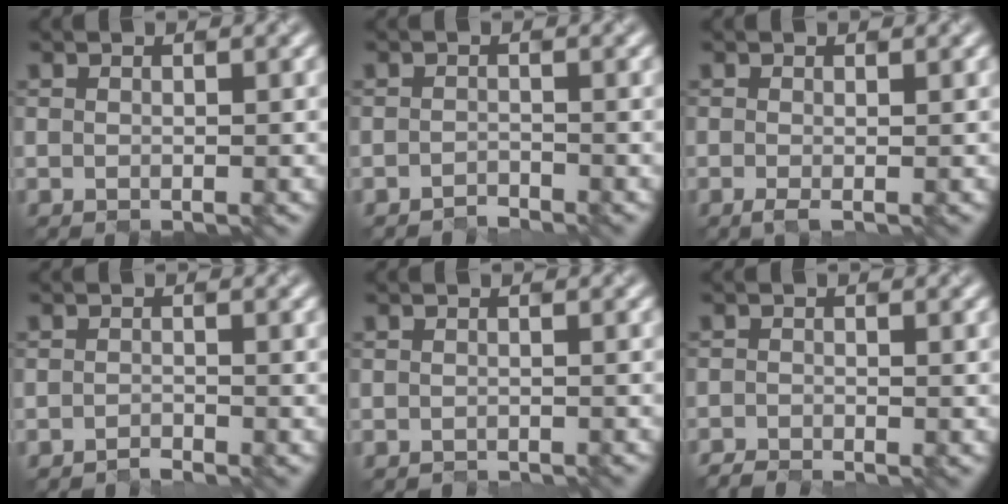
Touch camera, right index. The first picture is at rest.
{"total": 1.2, "force": [-1.0, -0.2, -0.7], "torque": [0.009, 0.000, -0.023]}
{"total": 0.7, "force": [-0.2, 0.1, 0.6], "torque": [-0.011, -0.002, -0.006]}
{"total": 0.9, "force": [-0.8, -0.2, -0.4], "torque": [0.003, -0.003, -0.020]}
{"total": 0.0}
{"total": 1.2, "force": [-1.1, -0.1, 0.1], "torque": [0.005, -0.006, -0.027]}